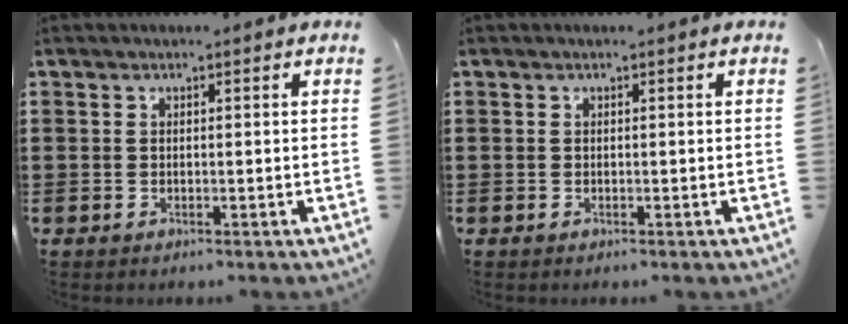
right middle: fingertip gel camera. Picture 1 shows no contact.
{"total": 0.0}